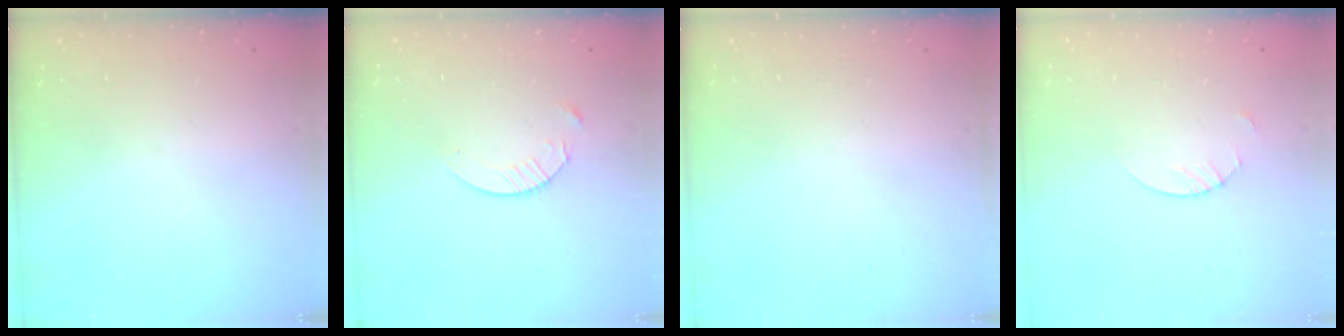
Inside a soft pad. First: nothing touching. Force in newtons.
{"total": 4.8, "press": 4.8, "slide": 0.6}
{"total": 0.0}
{"total": 1.8, "press": 1.8, "slide": 0.2}